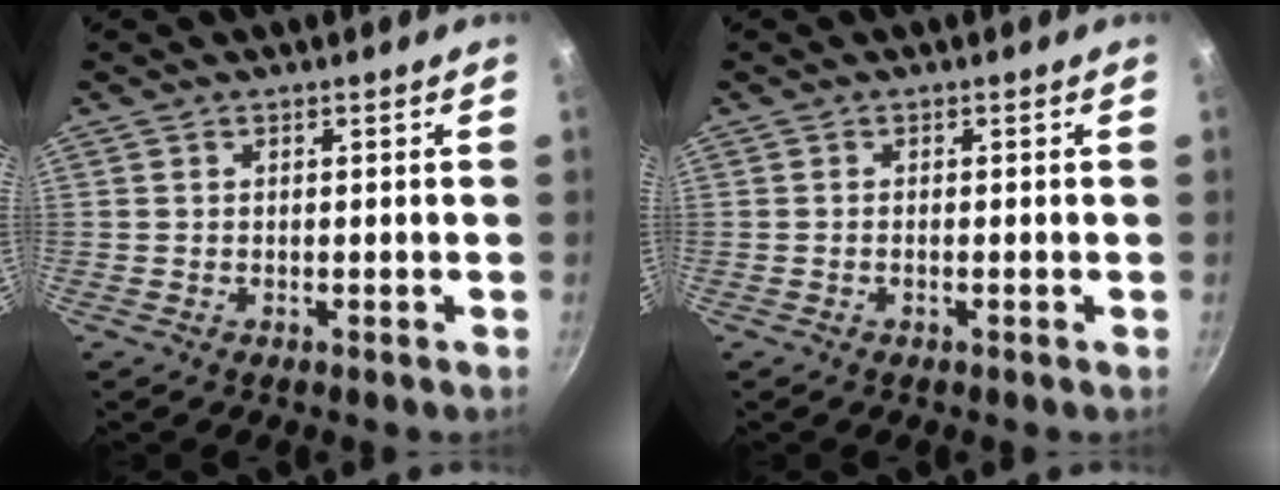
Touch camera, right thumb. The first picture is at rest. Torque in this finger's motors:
{"motor_torque": [-0.26, 0.17, -0.37, 0.35, 0.00]}